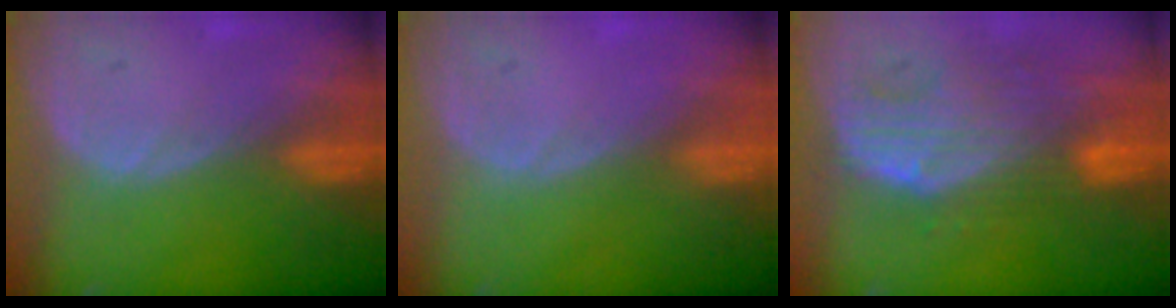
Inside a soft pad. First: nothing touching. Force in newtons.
{"total": 0.0}
{"total": 9.9, "press": 8.6, "slide": 4.8}